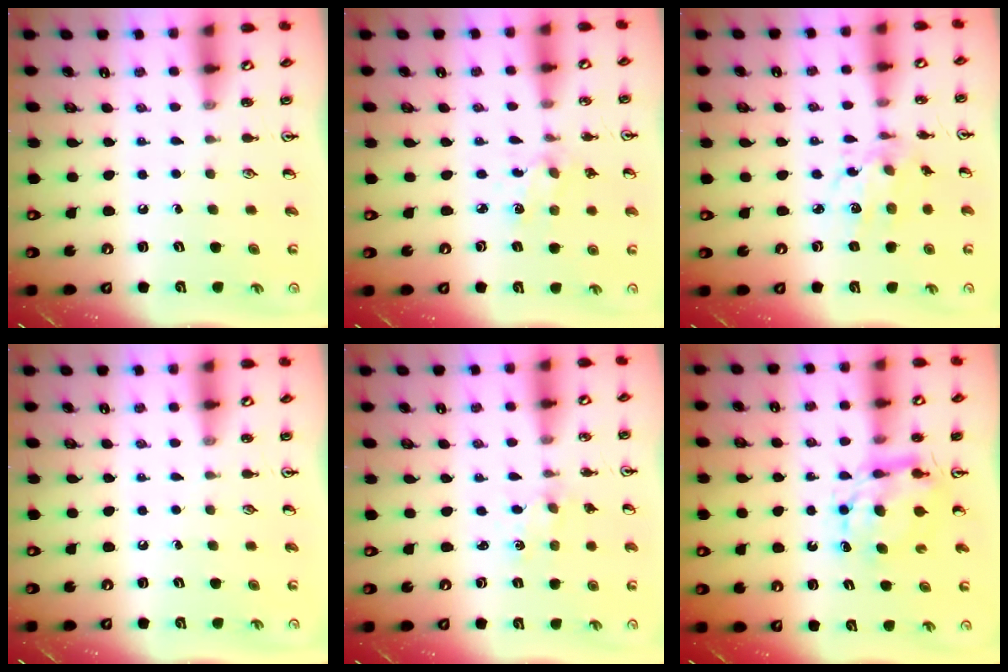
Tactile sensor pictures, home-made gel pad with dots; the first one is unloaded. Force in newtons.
{"total": 1.9, "press": 1.9, "slide": 0.4}
{"total": 7.8, "press": 7.7, "slide": 0.7}
{"total": 0.0}
{"total": 0.0}
{"total": 7.9, "press": 7.9, "slide": 0.6}